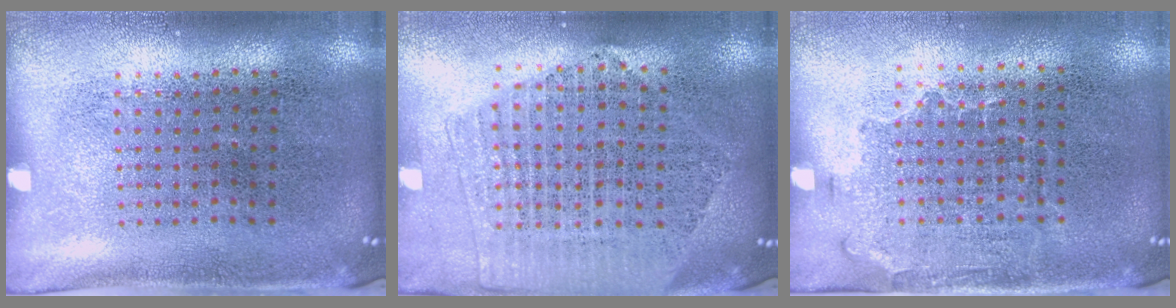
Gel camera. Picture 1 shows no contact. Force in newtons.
{"total": 2.1, "press": 1.9, "slide": 0.8}
{"total": 1.4, "press": 1.1, "slide": 0.9}